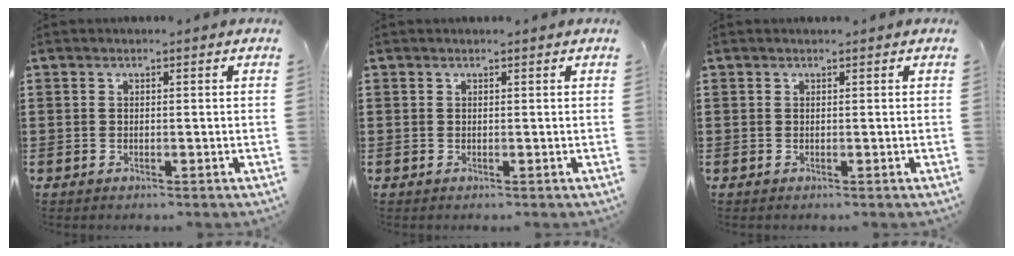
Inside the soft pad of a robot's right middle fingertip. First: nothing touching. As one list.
[{"total": 0.0}, {"total": 0.0}]